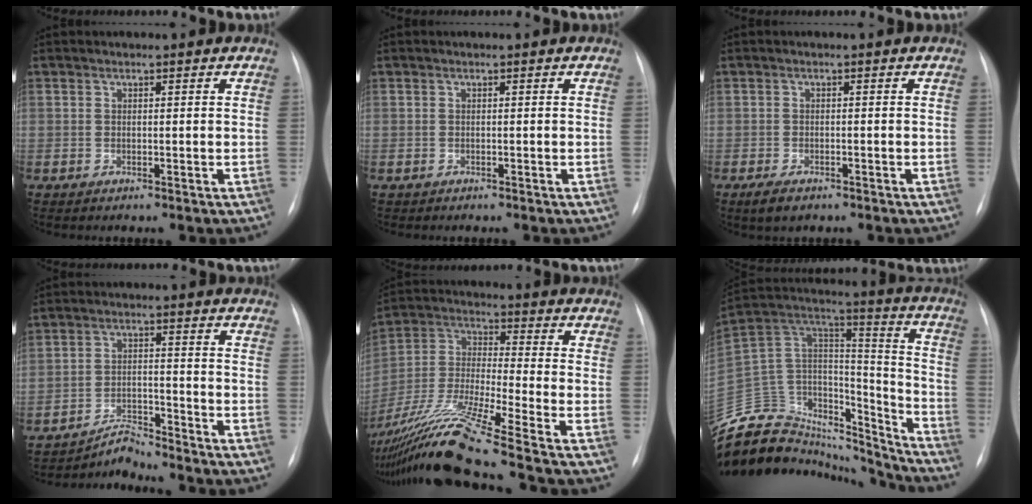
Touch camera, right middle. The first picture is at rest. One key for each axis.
{"total": 0.0}
{"total": 2.8, "fx": -1.9, "fy": 1.2, "fz": 1.7, "tx": -0.039, "ty": -0.005, "tz": -0.027}
{"total": 4.1, "fx": -4.0, "fy": -0.4, "fz": -0.7, "tx": 0.009, "ty": -0.009, "tz": -0.067}
{"total": 18.9, "fx": -14.7, "fy": -1.6, "fz": 11.9, "tx": -0.280, "ty": -0.035, "tz": -0.280}
{"total": 30.7, "fx": -28.1, "fy": 9.2, "fz": 8.2, "tx": -0.174, "ty": 0.038, "tz": -0.433}